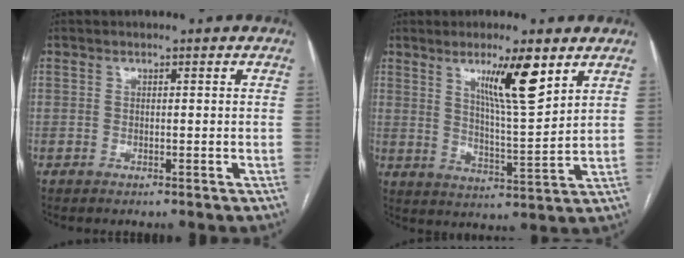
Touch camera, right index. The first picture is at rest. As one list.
[{"total": 9.7, "force": [5.4, 0.5, 8.0], "torque": [-0.136, -0.011, 0.093]}]